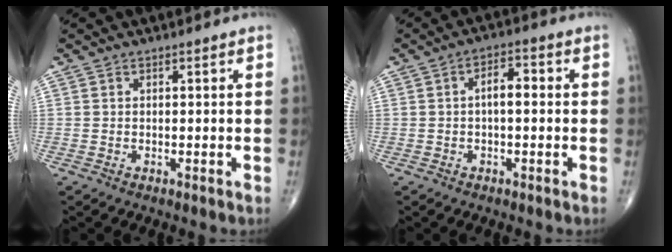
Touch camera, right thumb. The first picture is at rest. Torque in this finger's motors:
{"motor_torque": [-0.12, 0.02, 0.28, -0.11, 0.10]}